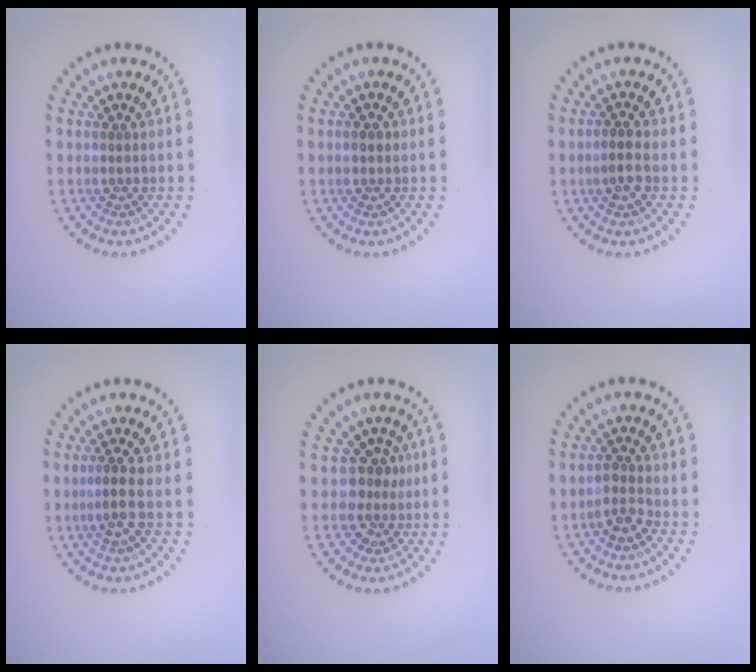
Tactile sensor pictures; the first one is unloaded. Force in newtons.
{"total": 1.4, "press": 1.4, "slide": 0.2}
{"total": 1.9, "press": 1.9, "slide": 0.5}
{"total": 1.8, "press": 1.6, "slide": 0.9}
{"total": 2.6, "press": 2.0, "slide": 1.7}
{"total": 1.3, "press": 1.1, "slide": 0.7}